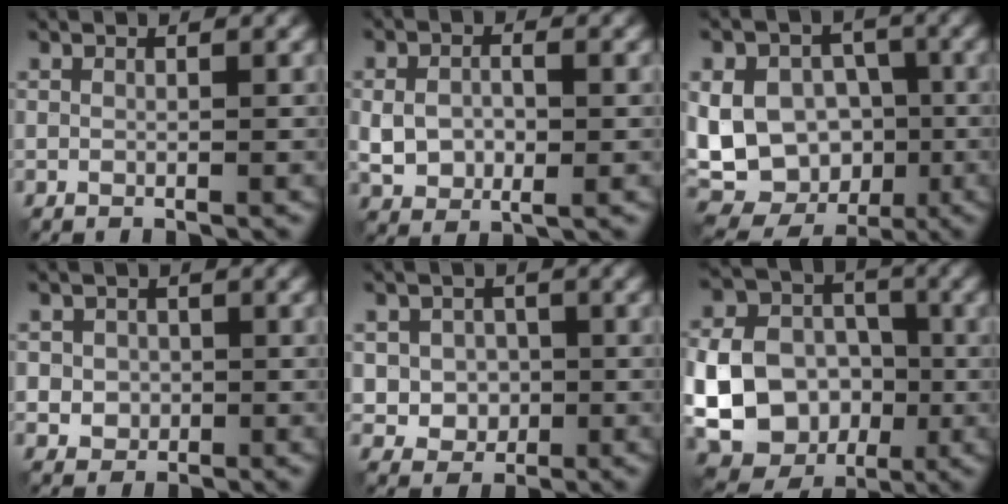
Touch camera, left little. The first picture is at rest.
{"total": 4.1, "force": [-0.2, 2.7, 3.0], "torque": [-0.059, -0.001, -0.006]}
{"total": 13.8, "force": [-1.8, 11.8, 6.9], "torque": [-0.132, 0.022, -0.038]}
{"total": 2.1, "force": [0.0, 2.0, 0.7], "torque": [-0.003, -0.003, -0.003]}
{"total": 3.5, "force": [0.0, 3.2, 1.3], "torque": [-0.014, -0.002, -0.011]}
{"total": 15.6, "force": [-3.0, 13.8, 6.6], "torque": [-0.162, -0.012, -0.065]}